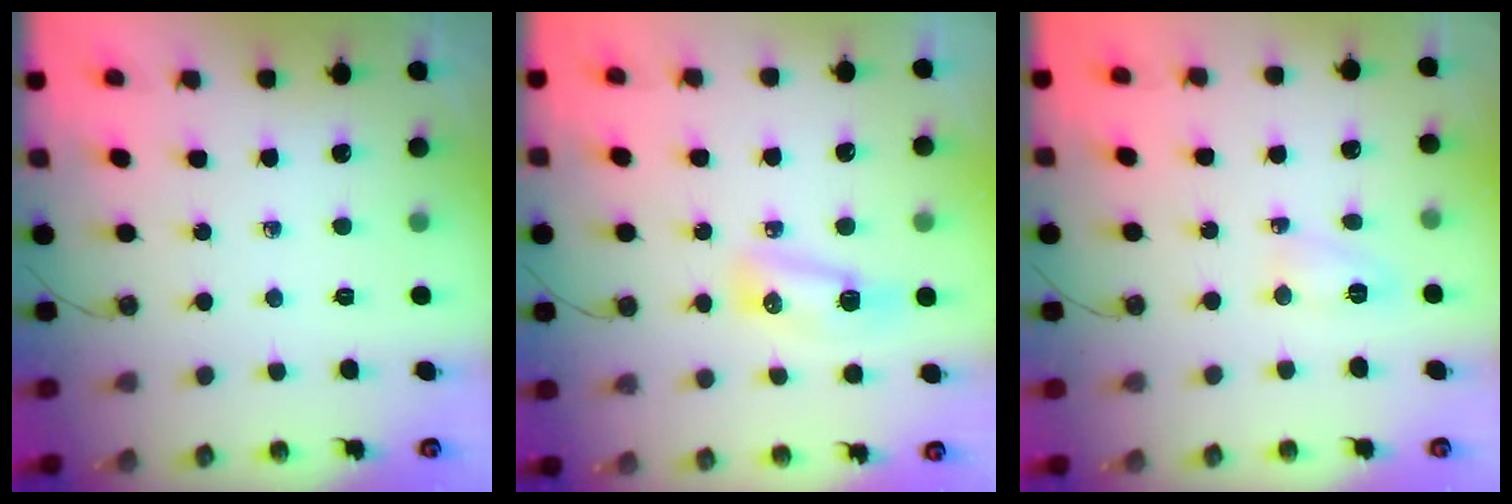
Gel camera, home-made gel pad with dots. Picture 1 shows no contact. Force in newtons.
{"total": 7.8, "press": 7.6, "slide": 1.6}
{"total": 3.9, "press": 3.9, "slide": 0.4}